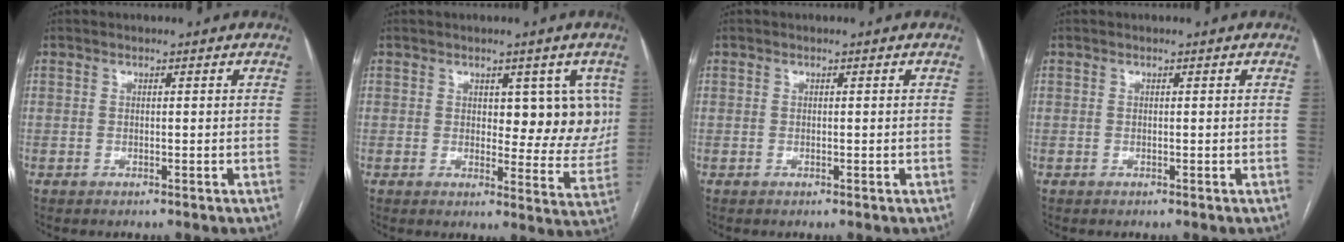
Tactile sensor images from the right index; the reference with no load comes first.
{"total": 7.2, "force": [2.3, 3.7, 5.7], "torque": [-0.047, 0.000, 0.030]}
{"total": 0.0}
{"total": 0.0}